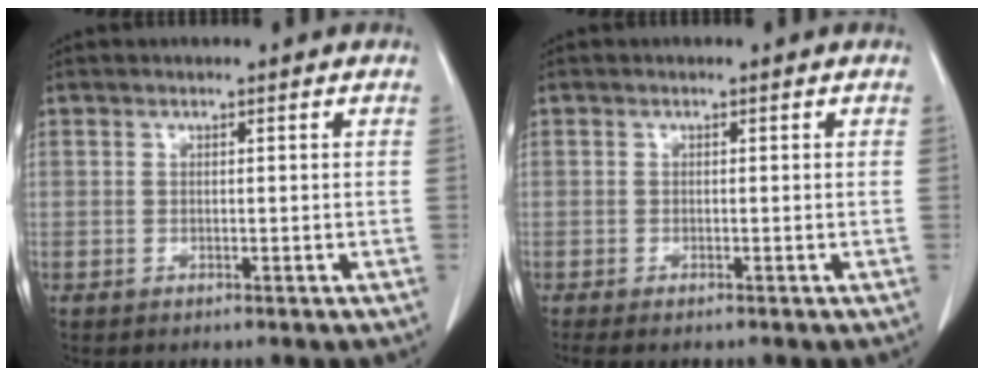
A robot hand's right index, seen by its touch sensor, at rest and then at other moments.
{"total": 0.7, "force": [-0.5, 0.1, 0.5], "torque": [-0.012, -0.002, -0.010]}